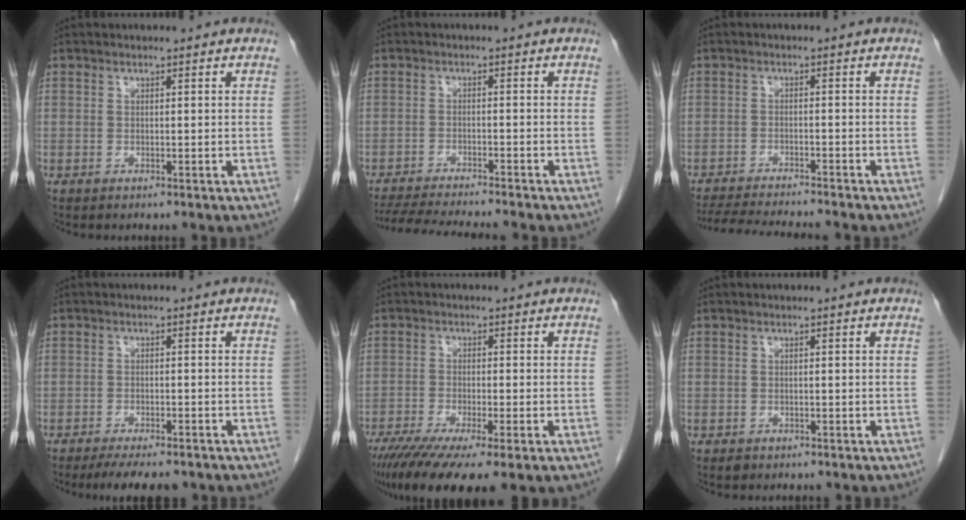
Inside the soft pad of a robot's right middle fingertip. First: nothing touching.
{"total": 11.1, "force": [-10.1, -0.6, 4.5], "torque": [-0.064, -0.017, -0.160]}
{"total": 10.4, "force": [-9.6, -0.4, 3.9], "torque": [-0.056, -0.015, -0.151]}
{"total": 7.1, "force": [-5.8, 1.7, 3.7], "torque": [-0.049, -0.009, -0.086]}
{"total": 13.4, "force": [-8.7, 2.4, 10.0], "torque": [-0.171, -0.034, -0.142]}
{"total": 0.9, "force": [-0.5, 0.6, 0.3], "torque": [-0.007, 0.001, -0.005]}